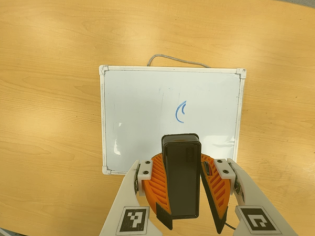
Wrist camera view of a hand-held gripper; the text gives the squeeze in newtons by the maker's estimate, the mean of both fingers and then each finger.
{"total": 9.8, "left": 10.1, "right": 9.5}